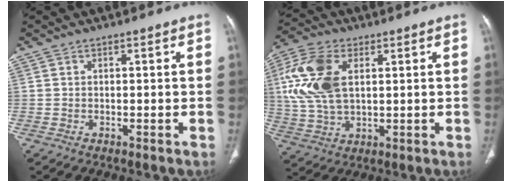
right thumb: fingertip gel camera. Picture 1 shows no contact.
{"total": 14.2, "force": [3.4, 8.2, 11.1], "torque": [-0.242, 0.002, 0.066]}